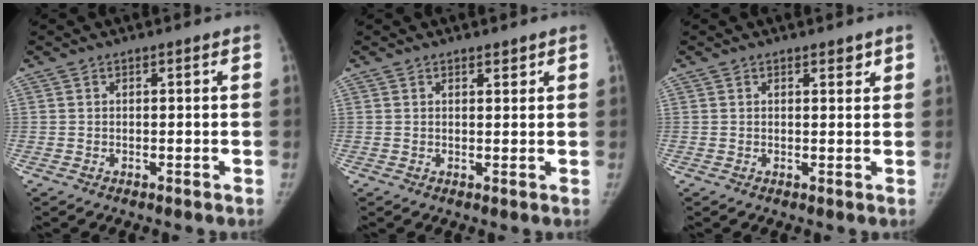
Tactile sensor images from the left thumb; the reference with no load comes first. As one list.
[{"total": 1.3, "force": [1.1, 0.6, 0.5], "torque": [0.000, -0.007, 0.015]}, {"total": 1.5, "force": [1.0, 0.6, 0.8], "torque": [-0.001, -0.006, 0.012]}]